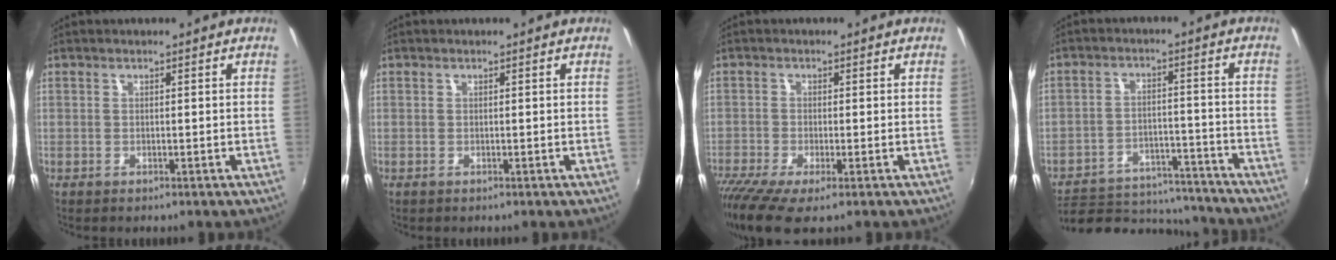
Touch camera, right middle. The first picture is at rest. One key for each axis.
{"total": 0.0}
{"total": 8.8, "fx": -5.8, "fy": 1.9, "fz": 6.5, "tx": -0.148, "ty": -0.044, "tz": -0.105}
{"total": 15.6, "fx": -13.8, "fy": 6.4, "fz": 3.8, "tx": -0.088, "ty": 0.029, "tz": -0.176}